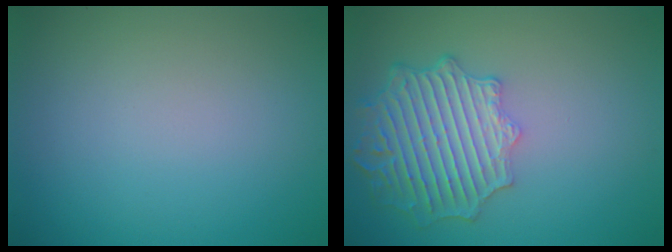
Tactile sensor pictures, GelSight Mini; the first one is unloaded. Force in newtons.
{"total": 6.2, "press": 5.1, "slide": 3.5}